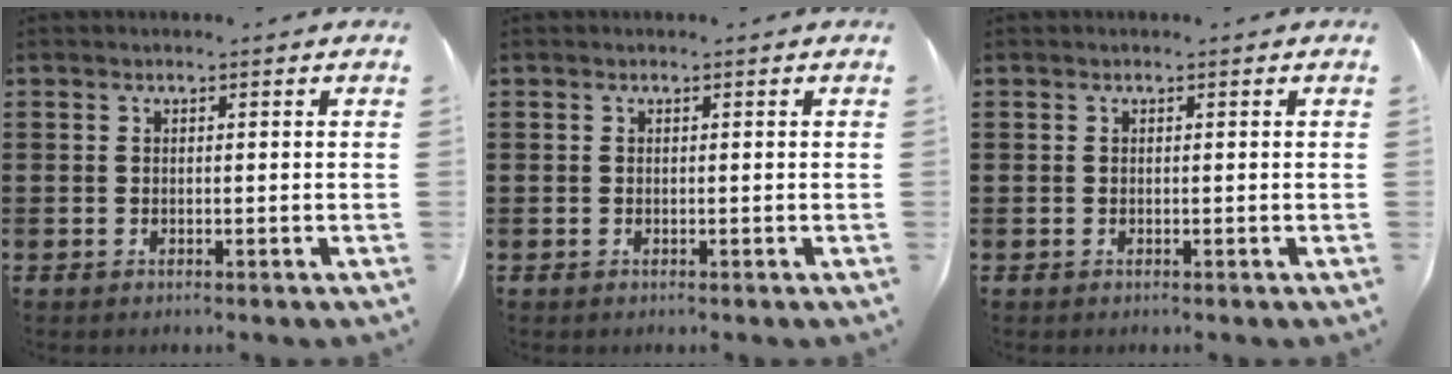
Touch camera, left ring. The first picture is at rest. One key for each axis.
{"total": 0.0}
{"total": 0.0}